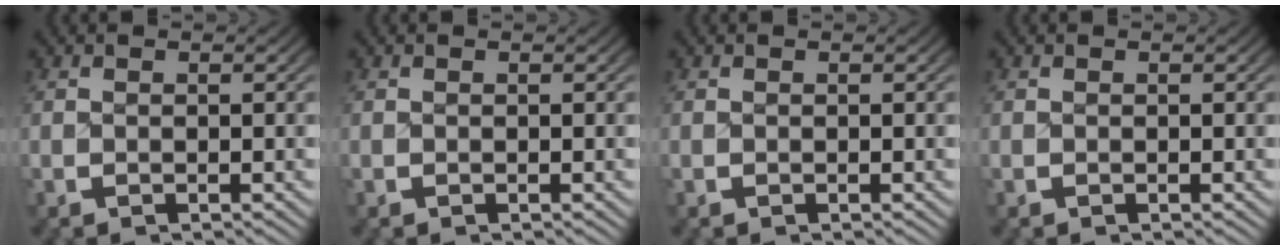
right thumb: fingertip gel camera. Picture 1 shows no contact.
{"total": 0.0}
{"total": 0.0}
{"total": 0.0}